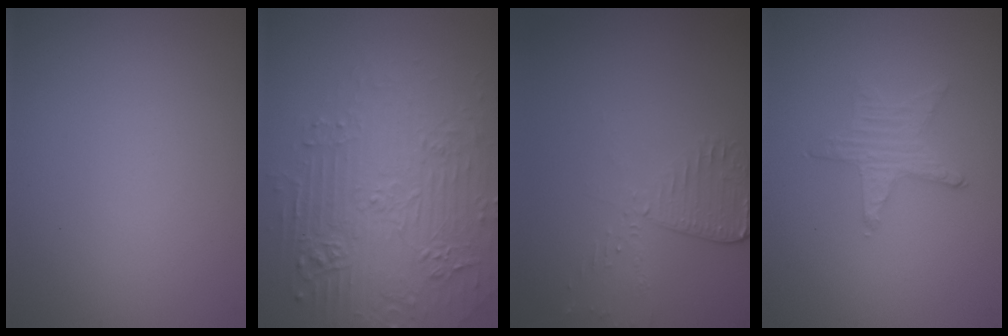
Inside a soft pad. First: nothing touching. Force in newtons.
{"total": 6.7, "press": 5.2, "slide": 4.2}
{"total": 2.6, "press": 2.3, "slide": 1.2}
{"total": 1.2, "press": 1.2, "slide": 0.1}